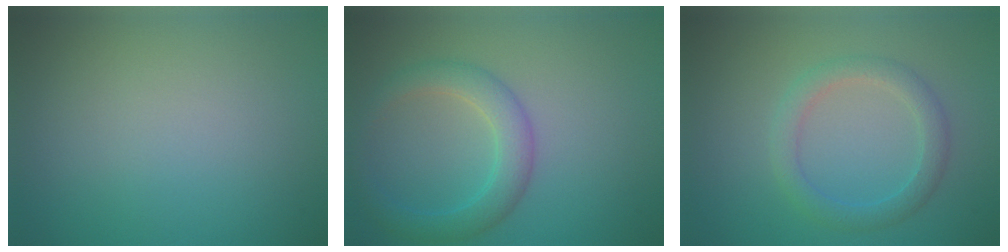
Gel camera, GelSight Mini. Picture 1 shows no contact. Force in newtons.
{"total": 3.5, "press": 3.5, "slide": 0.2}
{"total": 2.6, "press": 2.6, "slide": 0.1}